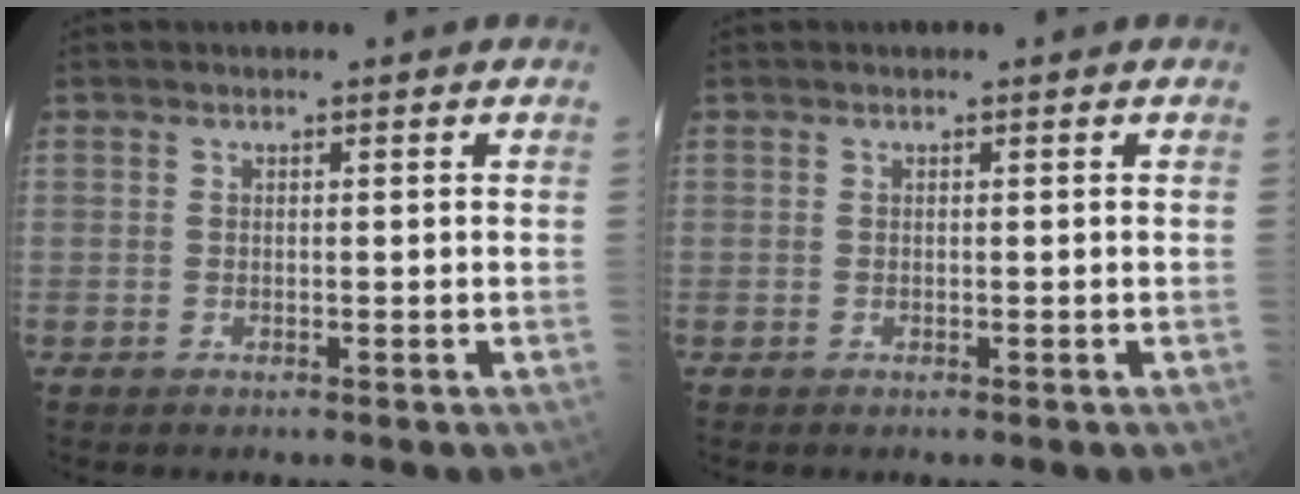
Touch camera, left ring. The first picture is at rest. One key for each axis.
{"total": 0.0}